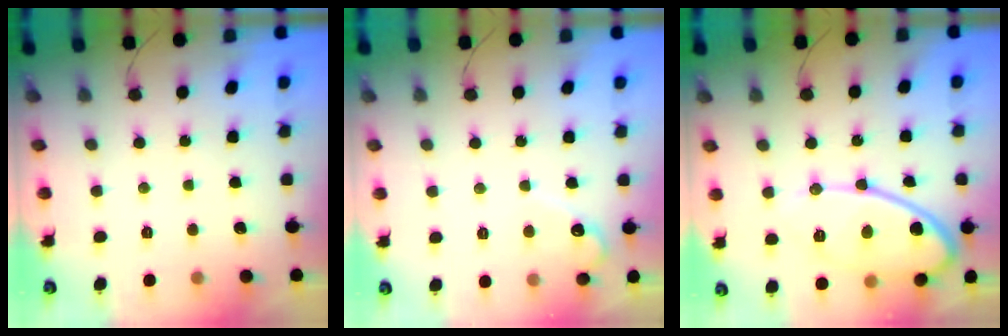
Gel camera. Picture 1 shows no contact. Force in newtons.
{"total": 3.4, "press": 3.4, "slide": 0.3}
{"total": 15.3, "press": 15.3, "slide": 1.2}